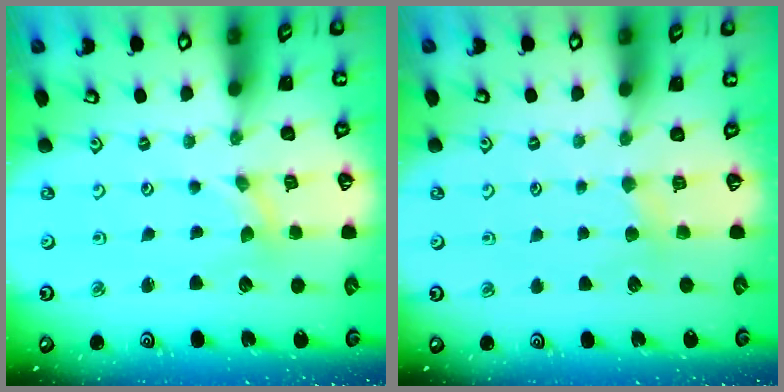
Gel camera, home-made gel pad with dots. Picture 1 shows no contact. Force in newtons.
{"total": 2.1, "press": 2.0, "slide": 0.4}